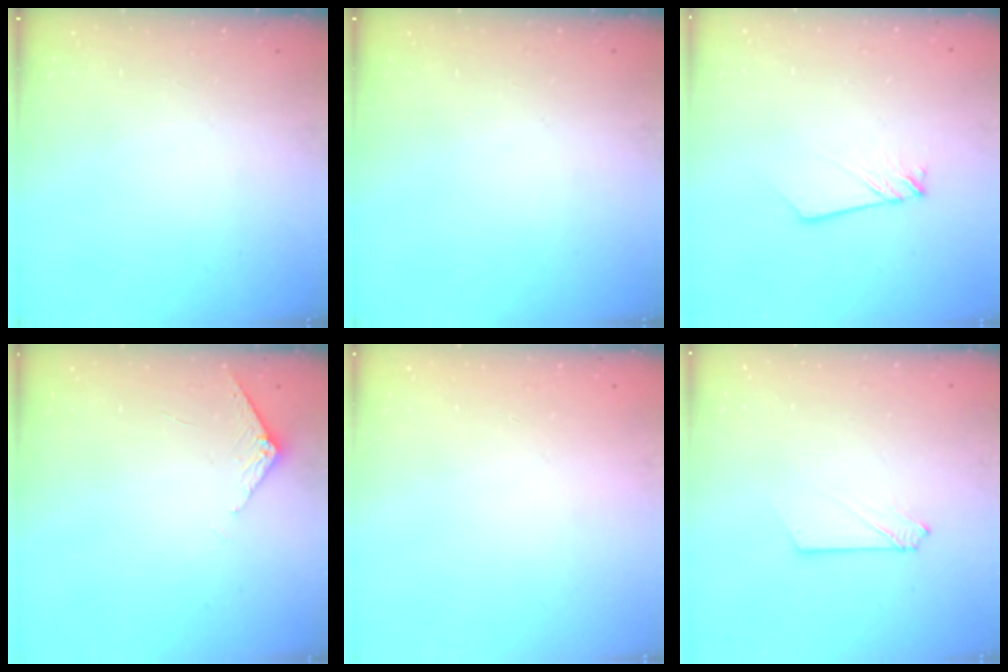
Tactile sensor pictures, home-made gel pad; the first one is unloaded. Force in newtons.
{"total": 0.0}
{"total": 2.4, "press": 2.4, "slide": 0.2}
{"total": 2.9, "press": 2.9, "slide": 0.3}
{"total": 0.0}
{"total": 2.6, "press": 2.6, "slide": 0.3}